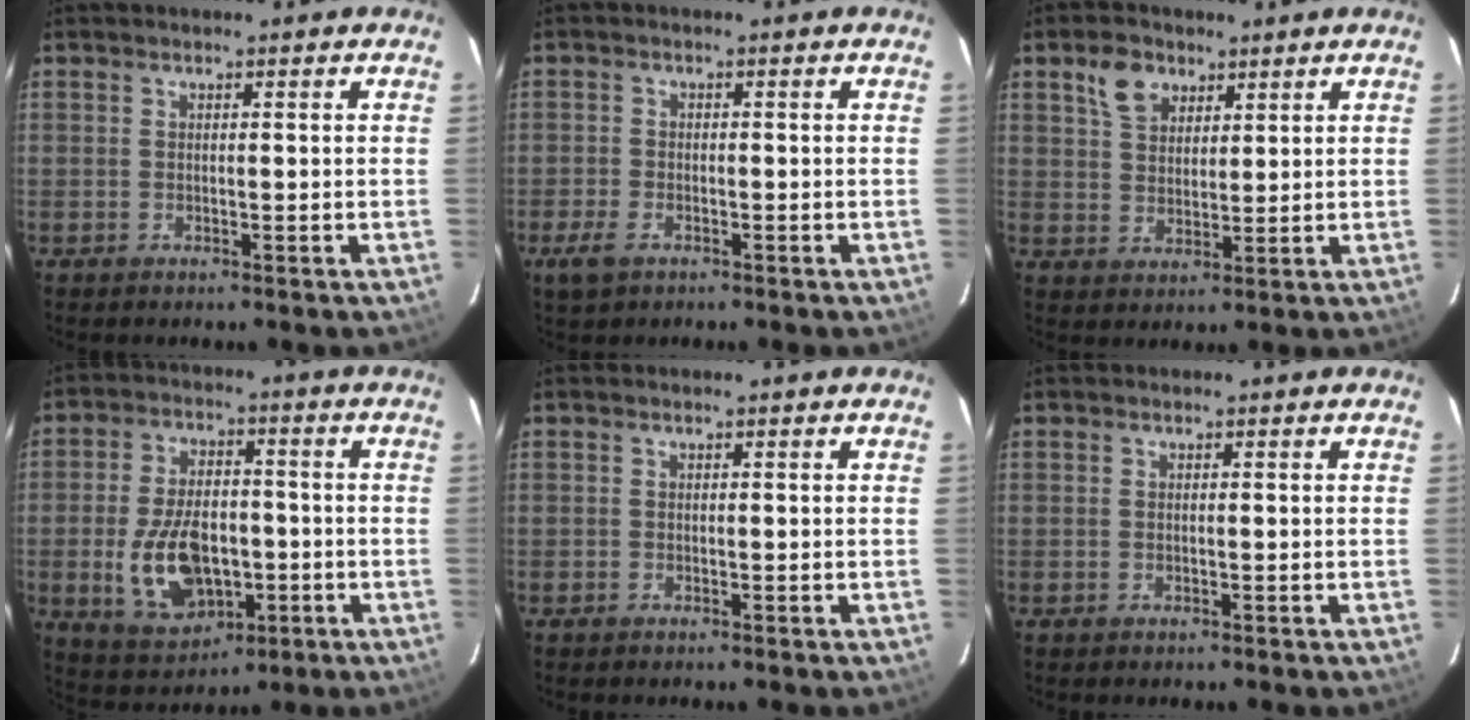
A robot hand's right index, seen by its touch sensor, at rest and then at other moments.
{"total": 4.0, "force": [-2.4, 2.2, 2.3], "torque": [-0.058, -0.005, -0.045]}
{"total": 6.1, "force": [3.4, 4.1, 3.0], "torque": [-0.052, 0.017, 0.063]}
{"total": 14.1, "force": [-3.3, 8.5, 10.7], "torque": [-0.218, -0.003, -0.039]}
{"total": 0.0}
{"total": 0.0}